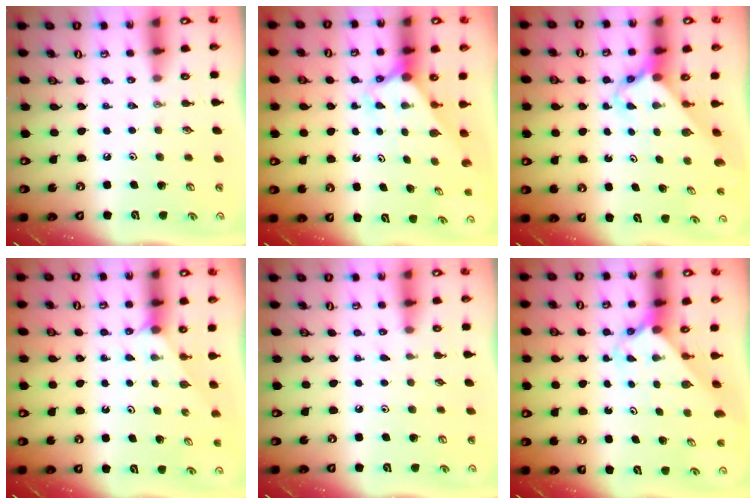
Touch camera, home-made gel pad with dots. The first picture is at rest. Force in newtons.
{"total": 2.7, "press": 2.7, "slide": 0.2}
{"total": 2.7, "press": 2.7, "slide": 0.2}
{"total": 1.4, "press": 1.4, "slide": 0.2}
{"total": 1.6, "press": 1.6, "slide": 0.3}
{"total": 2.3, "press": 2.3, "slide": 0.2}